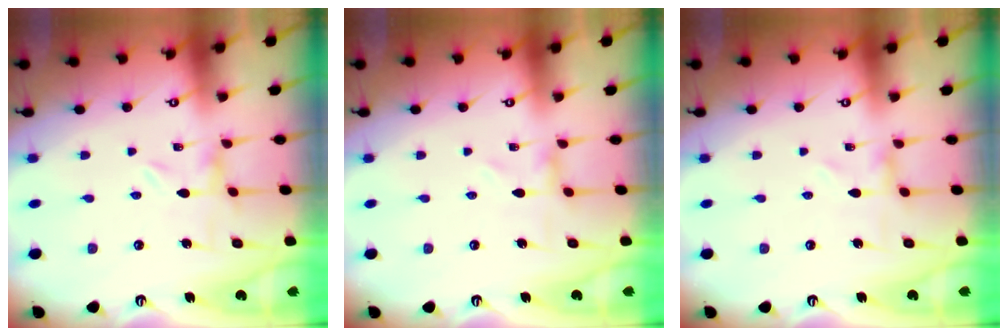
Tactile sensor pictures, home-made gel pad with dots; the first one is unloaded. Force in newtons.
{"total": 0.0}
{"total": 0.0}